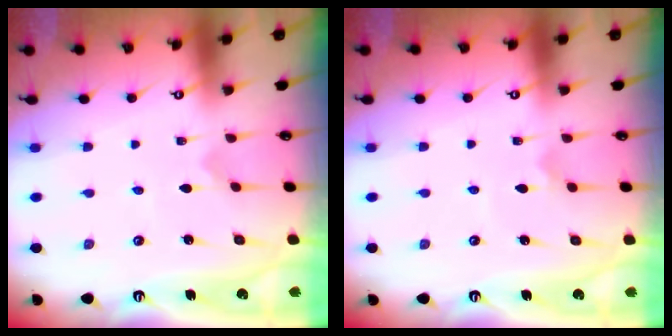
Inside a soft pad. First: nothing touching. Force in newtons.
{"total": 2.9, "press": 2.9, "slide": 0.1}